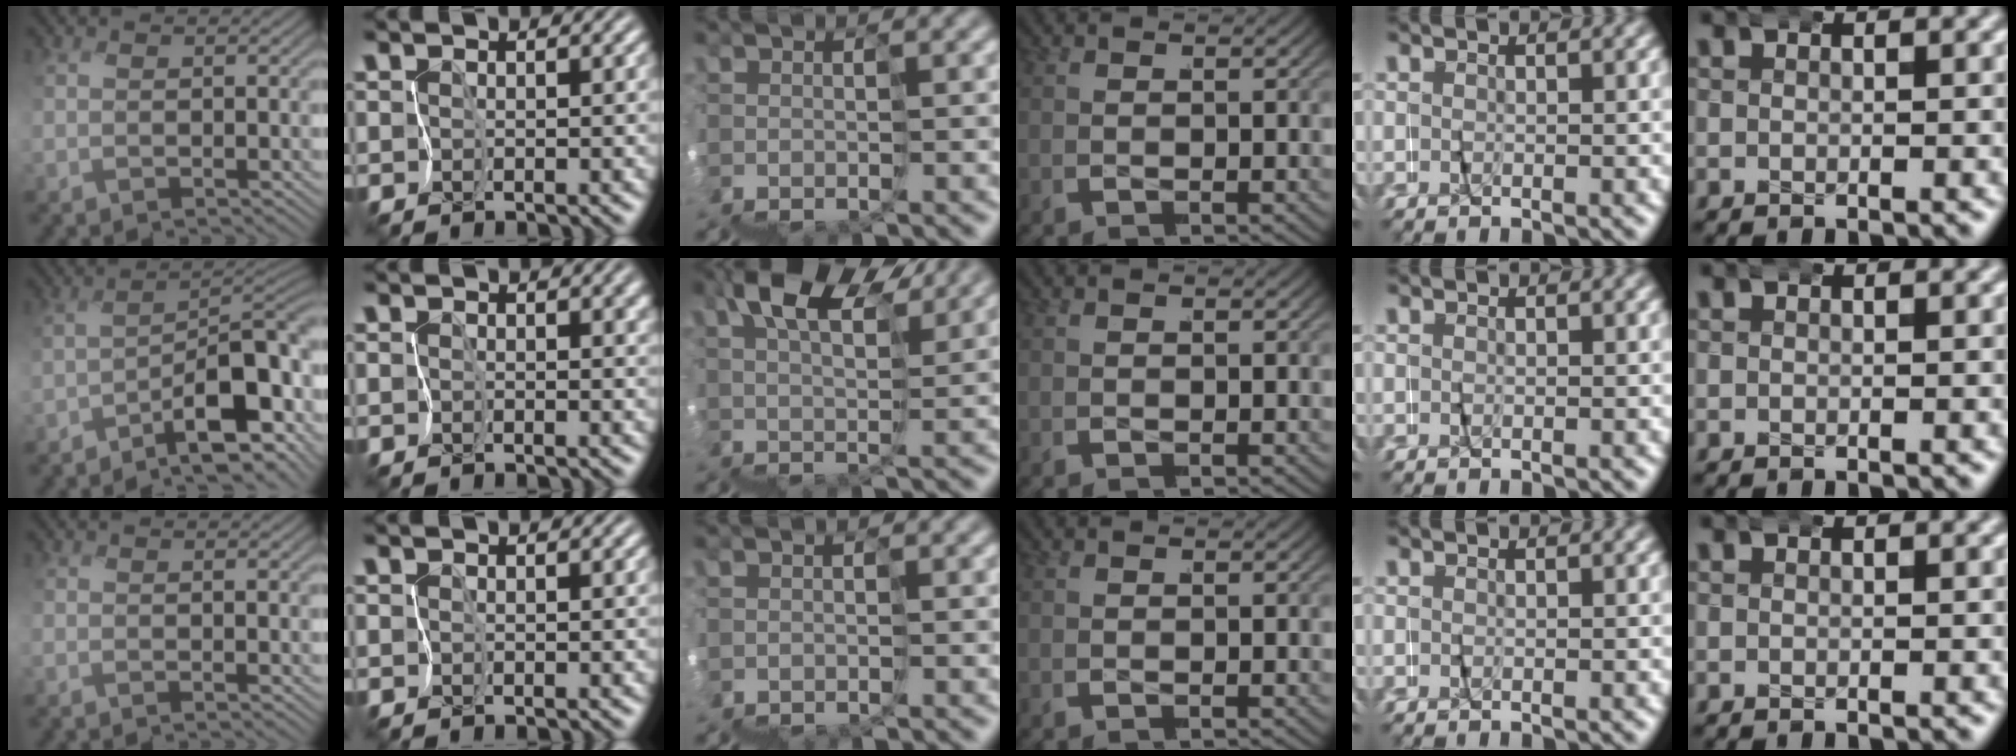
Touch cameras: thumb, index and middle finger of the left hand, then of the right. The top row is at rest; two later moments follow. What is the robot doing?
{"motion": "wrap", "object": "napkin"}